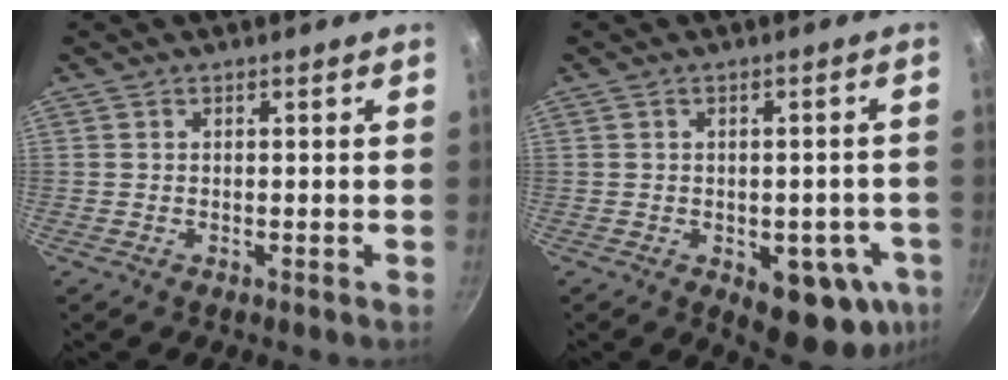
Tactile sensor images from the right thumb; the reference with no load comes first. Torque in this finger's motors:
{"motor_torque": [0.33, 0.72, -0.08, 0.01, 0.17]}